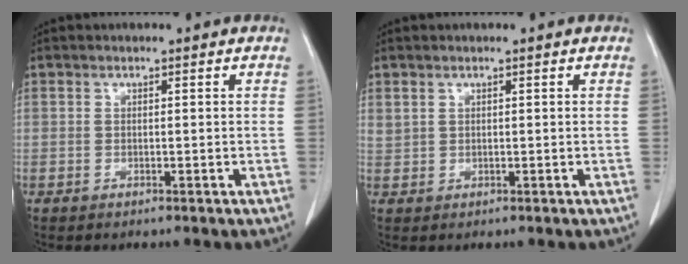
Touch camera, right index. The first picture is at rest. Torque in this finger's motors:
{"motor_torque": [0.06, 0.00, 0.01, 0.02]}